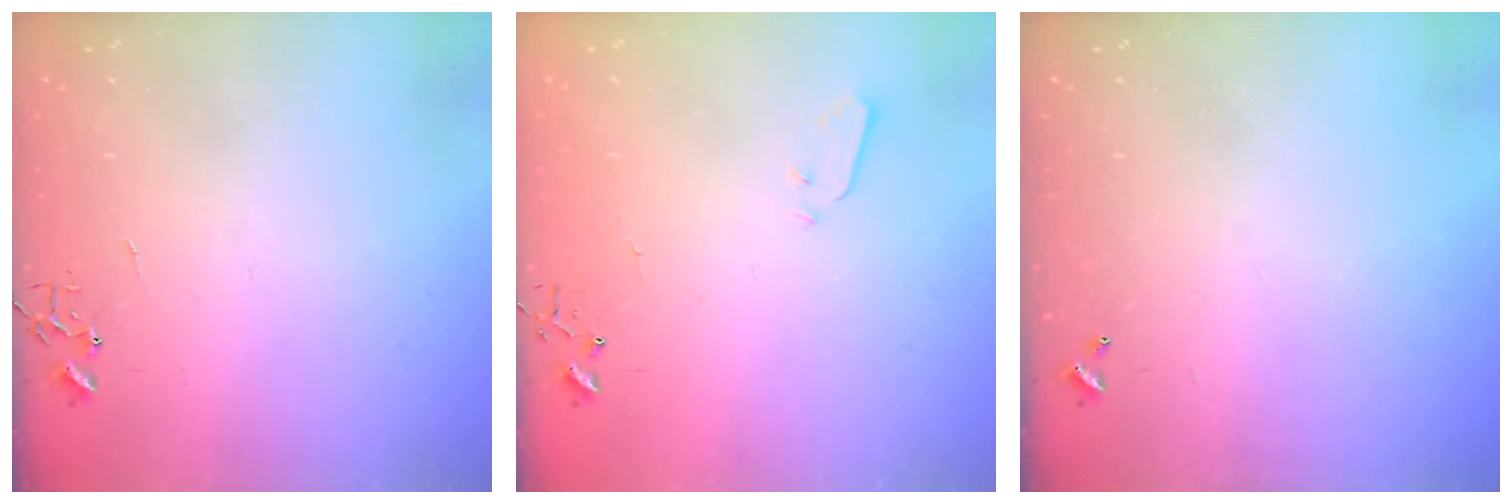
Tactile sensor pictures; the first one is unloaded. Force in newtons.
{"total": 3.0, "press": 3.0, "slide": 0.3}
{"total": 0.0}